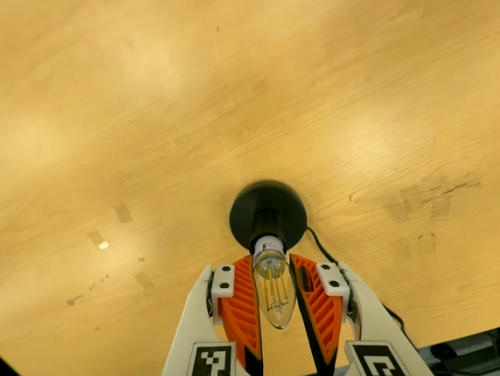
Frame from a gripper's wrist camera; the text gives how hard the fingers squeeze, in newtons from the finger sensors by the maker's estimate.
{"total": 9.5, "left": 8.6, "right": 10.5}